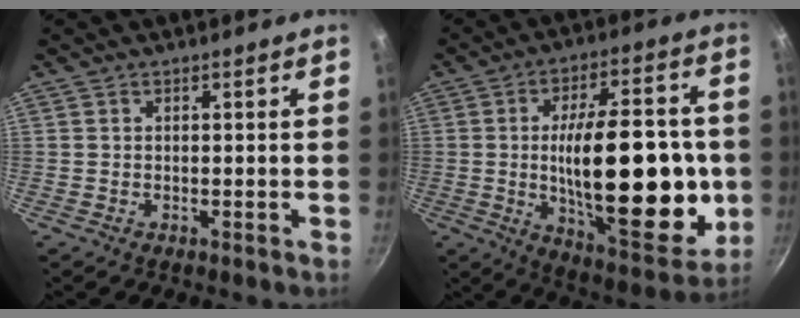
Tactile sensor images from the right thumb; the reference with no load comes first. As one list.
[{"total": 28.2, "force": [-1.9, 11.9, 25.5], "torque": [-0.358, -0.005, -0.019]}]